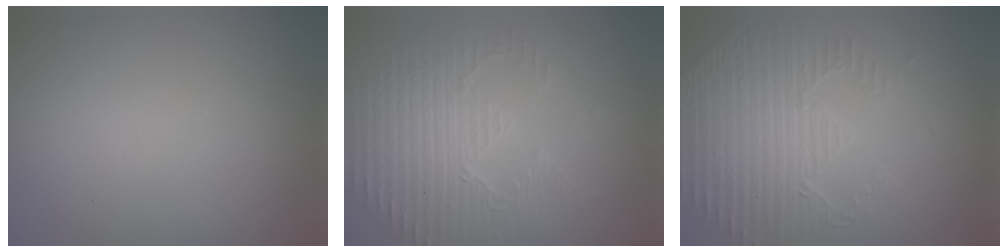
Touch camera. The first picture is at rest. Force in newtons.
{"total": 4.3, "press": 3.4, "slide": 2.6}
{"total": 4.8, "press": 3.5, "slide": 3.3}